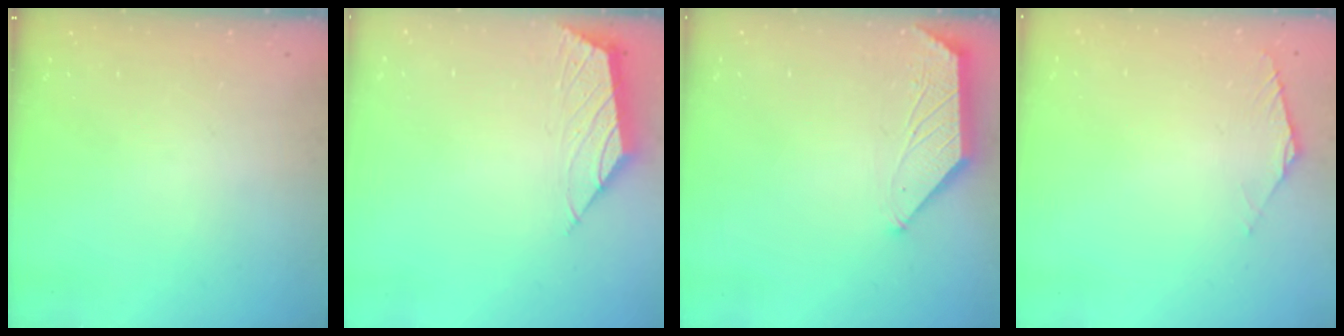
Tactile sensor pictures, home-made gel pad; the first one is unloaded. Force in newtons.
{"total": 1.6, "press": 1.5, "slide": 0.5}
{"total": 1.9, "press": 1.9, "slide": 0.5}
{"total": 2.1, "press": 2.1, "slide": 0.6}